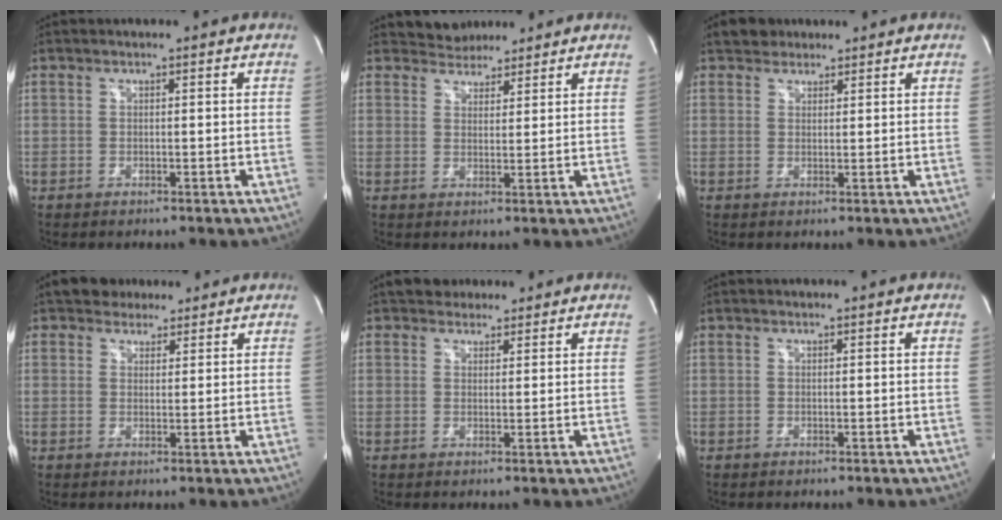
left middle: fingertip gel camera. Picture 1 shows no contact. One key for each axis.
{"total": 4.0, "fx": 3.7, "fy": 1.6, "fz": -0.1, "tx": 0.001, "ty": 0.013, "tz": 0.060}
{"total": 2.9, "fx": 2.2, "fy": 1.8, "fz": 0.3, "tx": -0.005, "ty": 0.018, "tz": 0.035}
{"total": 4.1, "fx": 3.2, "fy": 2.5, "fz": 0.6, "tx": -0.007, "ty": 0.016, "tz": 0.050}
{"total": 2.9, "fx": 2.3, "fy": 1.8, "fz": 0.1, "tx": 0.002, "ty": 0.011, "tz": 0.033}
{"total": 0.0}